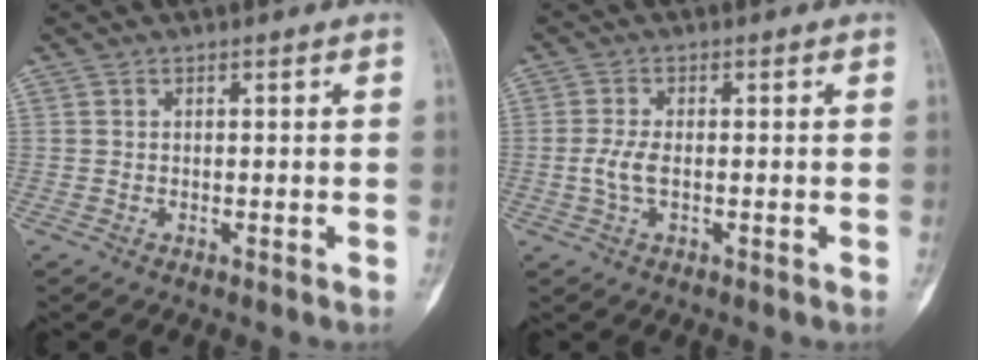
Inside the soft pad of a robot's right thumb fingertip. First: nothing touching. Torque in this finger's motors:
{"motor_torque": [0.86, 0.70, 0.63, -0.16, 0.05]}